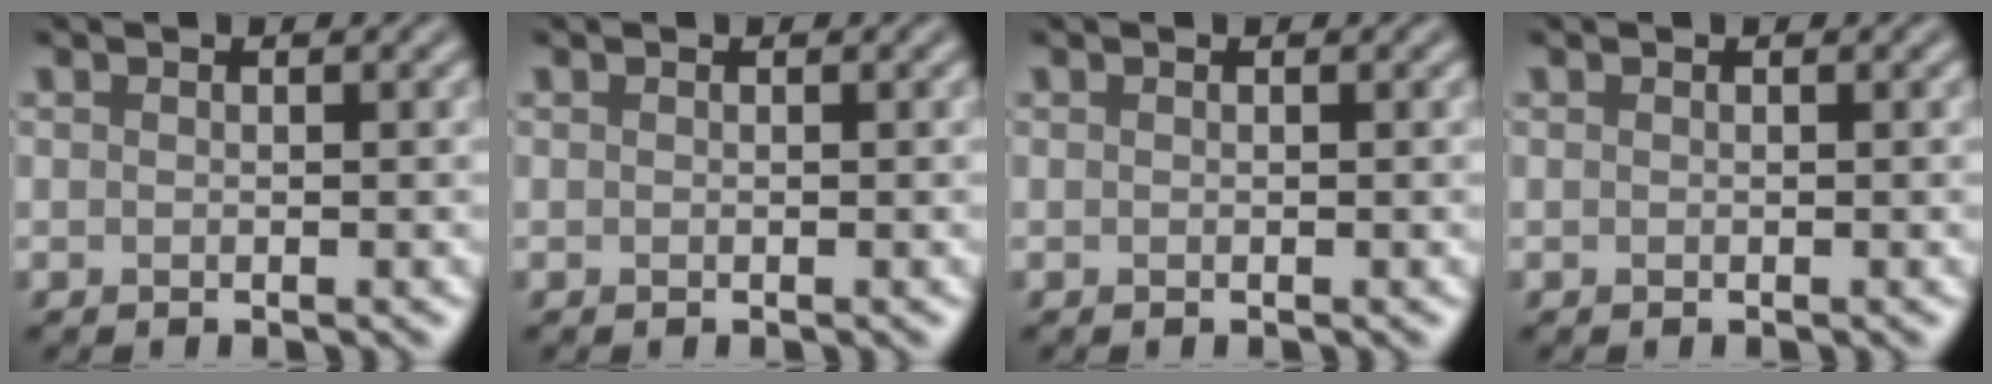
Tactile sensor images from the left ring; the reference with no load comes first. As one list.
[{"total": 0.0}, {"total": 0.0}, {"total": 0.0}]